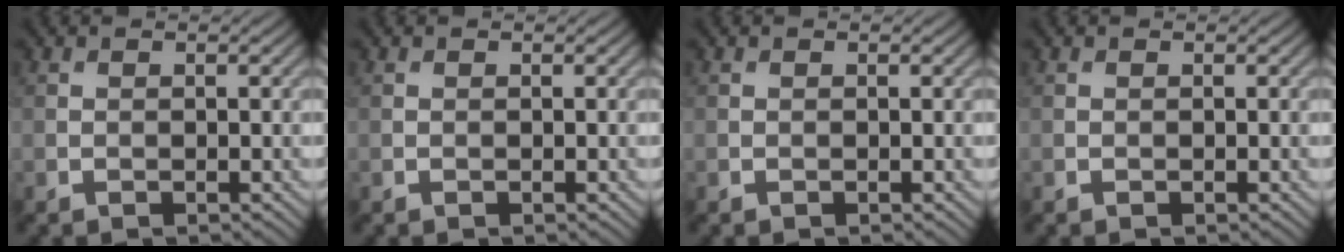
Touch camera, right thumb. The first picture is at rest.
{"total": 0.0}
{"total": 0.0}
{"total": 0.0}